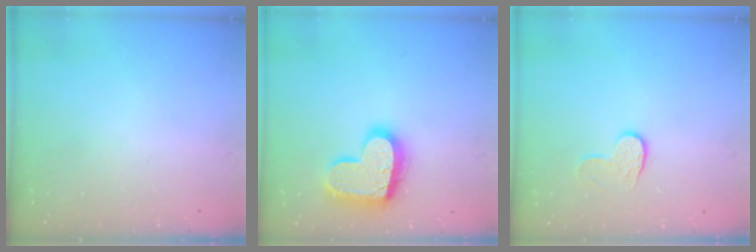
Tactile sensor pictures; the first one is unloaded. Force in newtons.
{"total": 17.3, "press": 17.3, "slide": 1.2}
{"total": 6.4, "press": 6.4, "slide": 0.6}